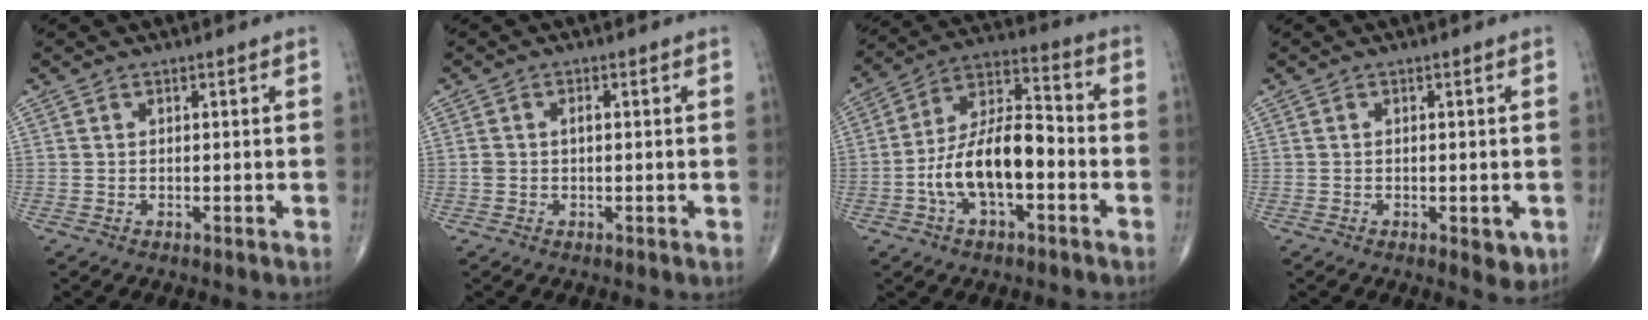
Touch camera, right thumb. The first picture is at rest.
{"total": 1.6, "force": [0.0, 0.9, 1.3], "torque": [-0.031, 0.007, 0.000]}
{"total": 15.1, "force": [-3.8, 7.2, 12.7], "torque": [-0.229, 0.047, -0.072]}
{"total": 3.2, "force": [-0.9, 1.5, 2.7], "torque": [-0.024, -0.006, -0.007]}